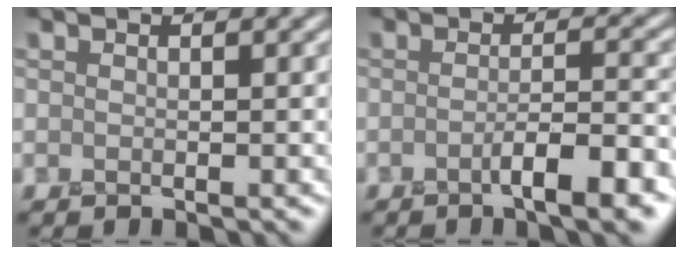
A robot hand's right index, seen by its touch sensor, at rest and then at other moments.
{"total": 4.7, "force": [-1.9, 1.1, 4.2], "torque": [-0.058, 0.008, -0.037]}